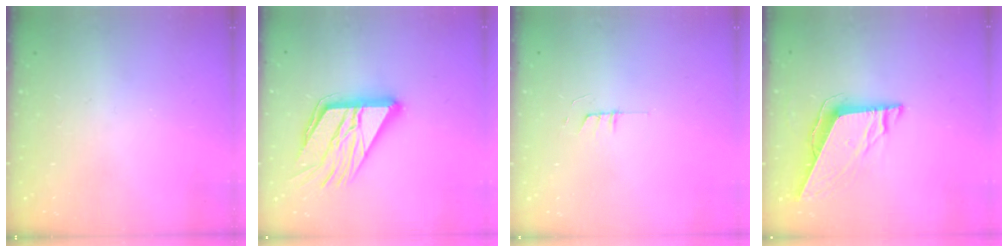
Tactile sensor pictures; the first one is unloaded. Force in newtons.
{"total": 17.7, "press": 17.6, "slide": 1.9}
{"total": 3.7, "press": 3.7, "slide": 0.3}
{"total": 8.9, "press": 8.8, "slide": 1.3}